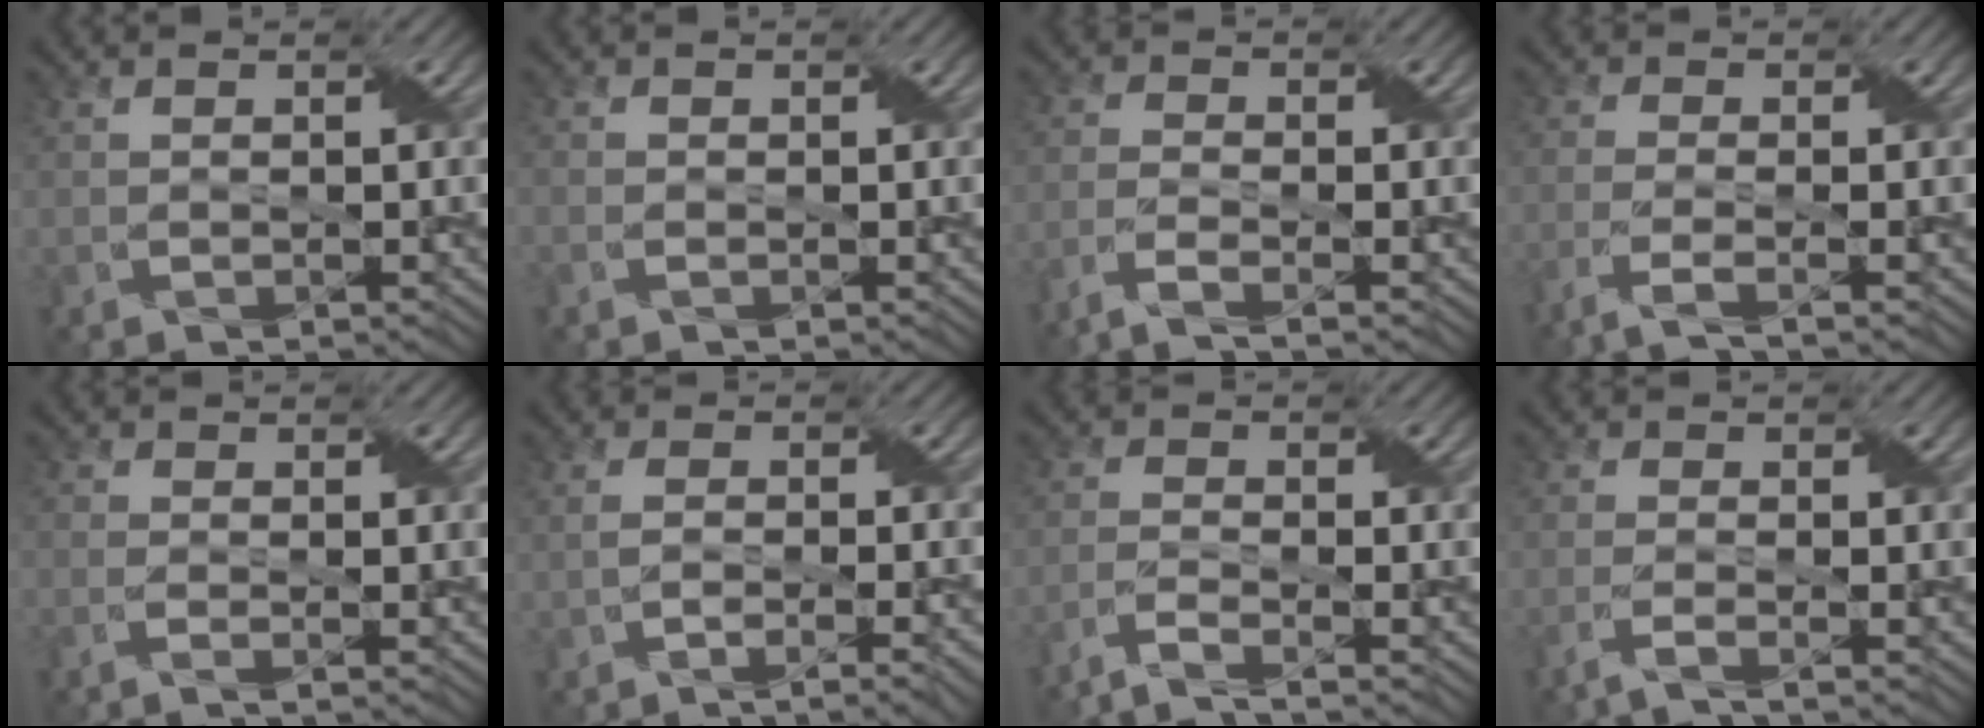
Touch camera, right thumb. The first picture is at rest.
{"total": 0.5, "force": [-0.5, 0.1, 0.2], "torque": [-0.005, 0.001, -0.012]}
{"total": 4.3, "force": [-3.1, 0.9, 2.9], "torque": [-0.052, -0.001, -0.071]}
{"total": 4.4, "force": [-2.7, 1.0, 3.2], "torque": [-0.054, 0.000, -0.067]}
{"total": 2.1, "force": [-1.2, 0.5, 1.7], "torque": [-0.022, 0.003, -0.036]}
{"total": 4.3, "force": [-2.5, 0.9, 3.4], "torque": [-0.053, -0.001, -0.042]}
{"total": 4.4, "force": [-3.5, 0.7, 2.6], "torque": [-0.041, 0.000, -0.077]}
{"total": 3.1, "force": [-2.1, 0.5, 2.2], "torque": [-0.033, 0.002, -0.056]}